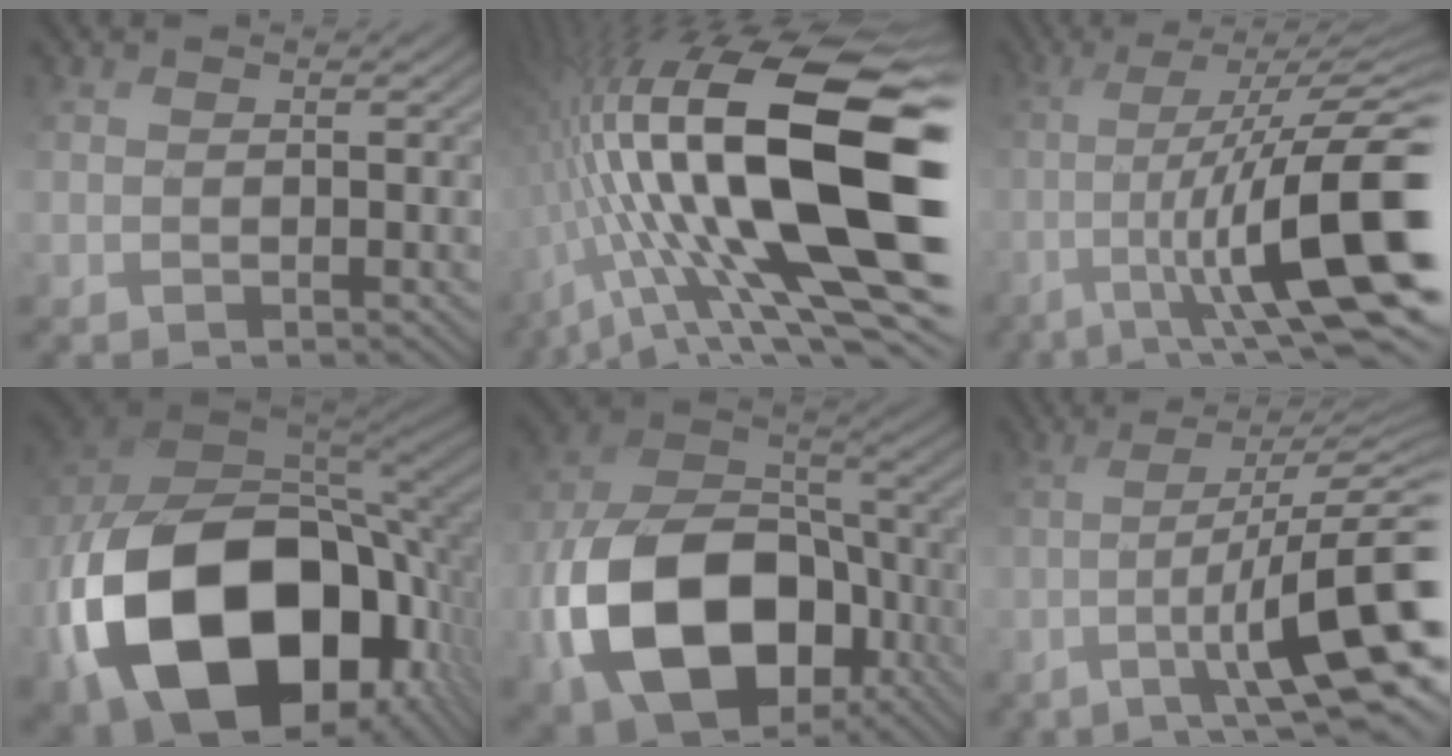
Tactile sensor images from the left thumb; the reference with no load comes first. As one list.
[{"total": 22.0, "force": [-1.7, 7.0, 20.8], "torque": [-0.369, -0.011, -0.036]}, {"total": 16.7, "force": [-4.2, 4.3, 15.6], "torque": [-0.261, -0.002, -0.056]}, {"total": 22.1, "force": [-7.4, 14.8, 14.6], "torque": [-0.344, -0.048, -0.099]}, {"total": 17.4, "force": [-6.1, 12.0, 11.0], "torque": [-0.229, -0.036, -0.109]}, {"total": 12.2, "force": [-3.4, 2.0, 11.6], "torque": [-0.187, 0.002, -0.048]}]